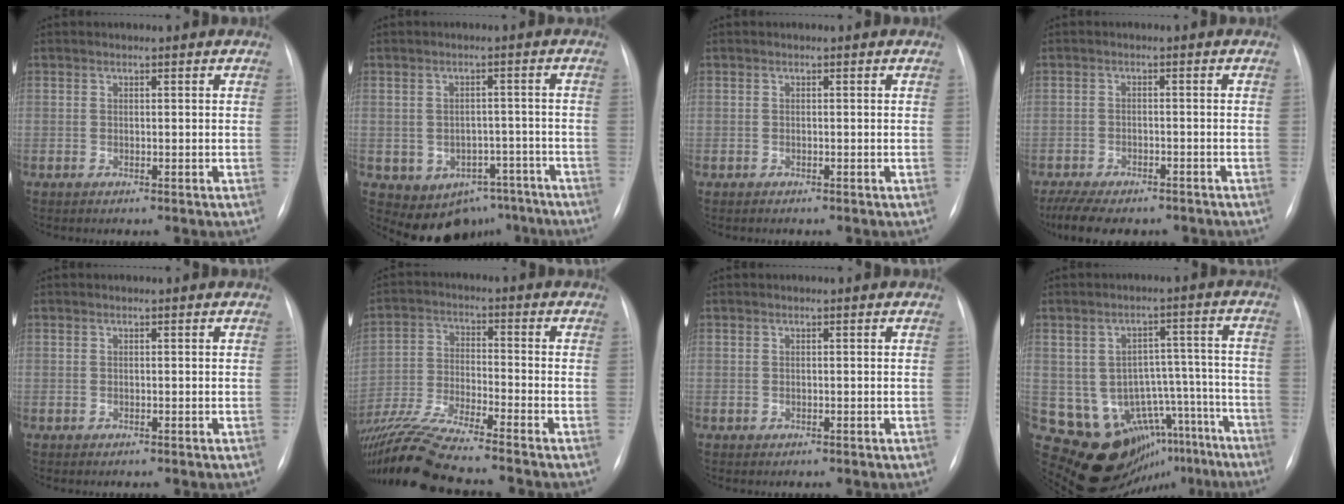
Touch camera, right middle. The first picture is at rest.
{"total": 9.4, "force": [-5.6, 7.0, 2.8], "torque": [-0.028, 0.032, -0.063]}
{"total": 0.0}
{"total": 10.9, "force": [-8.9, 3.7, 5.1], "torque": [-0.089, 0.000, -0.122]}
{"total": 0.0}
{"total": 13.7, "force": [-12.1, -1.4, 6.3], "torque": [-0.123, -0.024, -0.220]}
{"total": 0.0}
{"total": 19.0, "force": [-13.4, 10.5, 8.4], "torque": [-0.097, 0.052, -0.161]}